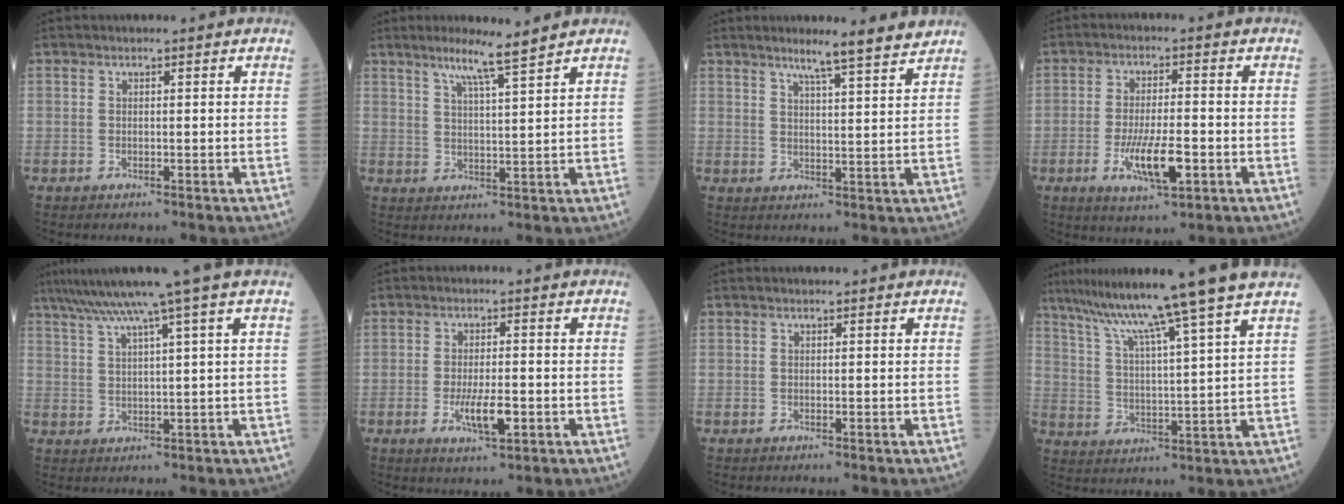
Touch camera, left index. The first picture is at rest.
{"total": 5.7, "force": [4.4, -1.0, 3.6], "torque": [-0.065, -0.006, 0.078]}
{"total": 6.9, "force": [5.9, -0.6, 3.7], "torque": [-0.062, -0.005, 0.080]}
{"total": 7.7, "force": [-2.7, 1.7, 7.0], "torque": [-0.131, -0.011, -0.048]}
{"total": 9.7, "force": [6.8, -2.4, 6.6], "torque": [-0.110, 0.020, 0.105]}
{"total": 5.0, "force": [-1.7, 1.1, 4.5], "torque": [-0.087, -0.005, -0.029]}
{"total": 0.0}
{"total": 15.2, "force": [11.6, -2.7, 9.4], "torque": [-0.151, -0.003, 0.177]}